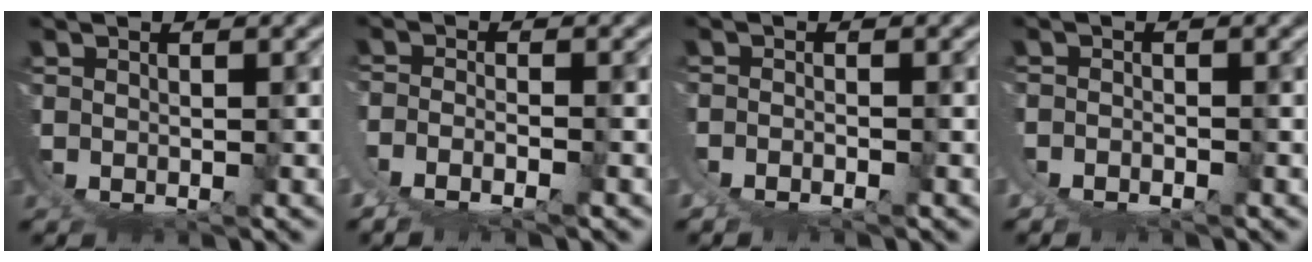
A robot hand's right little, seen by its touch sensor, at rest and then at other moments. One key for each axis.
{"total": 4.3, "fx": -0.6, "fy": 3.2, "fz": 2.8, "tx": -0.066, "ty": -0.018, "tz": -0.006}
{"total": 1.8, "fx": -0.6, "fy": 1.3, "fz": 1.2, "tx": -0.023, "ty": -0.002, "tz": -0.009}
{"total": 1.8, "fx": -0.3, "fy": 1.5, "fz": 0.9, "tx": -0.020, "ty": 0.000, "tz": -0.006}